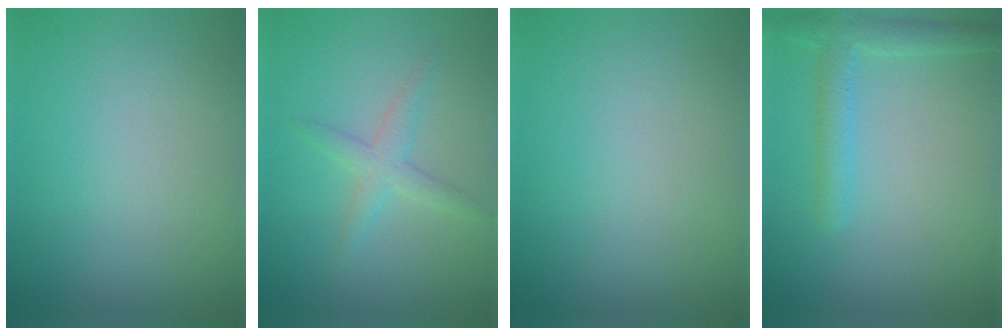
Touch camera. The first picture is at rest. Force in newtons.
{"total": 2.1, "press": 2.1, "slide": 0.0}
{"total": 0.0}
{"total": 2.8, "press": 2.8, "slide": 0.2}